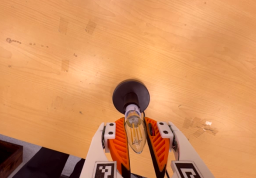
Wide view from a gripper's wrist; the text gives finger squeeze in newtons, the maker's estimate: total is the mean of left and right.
{"total": 12.3, "left": 11.9, "right": 12.7}